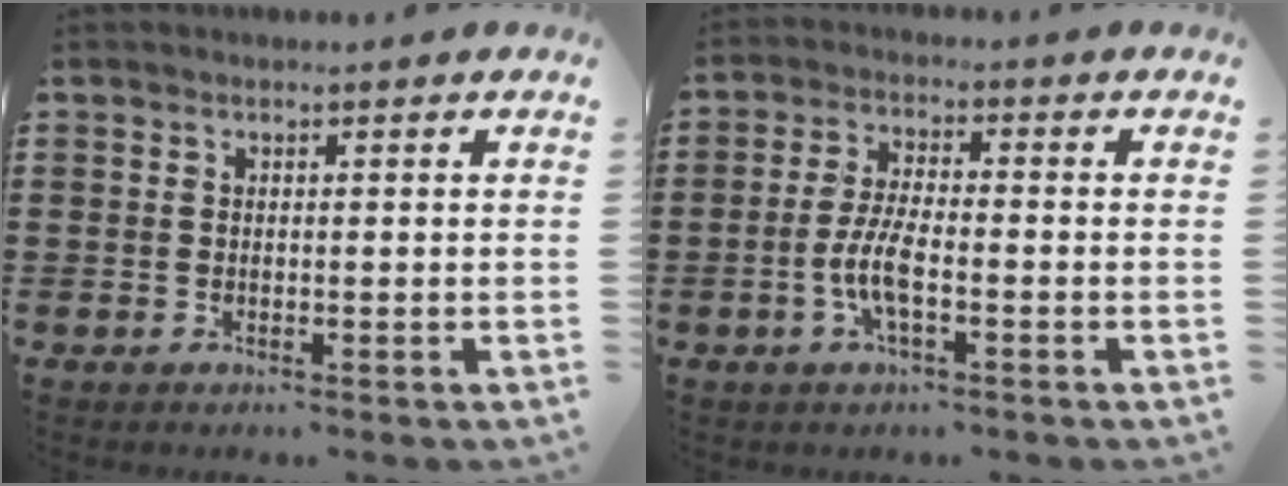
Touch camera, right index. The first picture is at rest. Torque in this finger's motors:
{"motor_torque": [2.14, 0.00, 0.19, 0.15]}